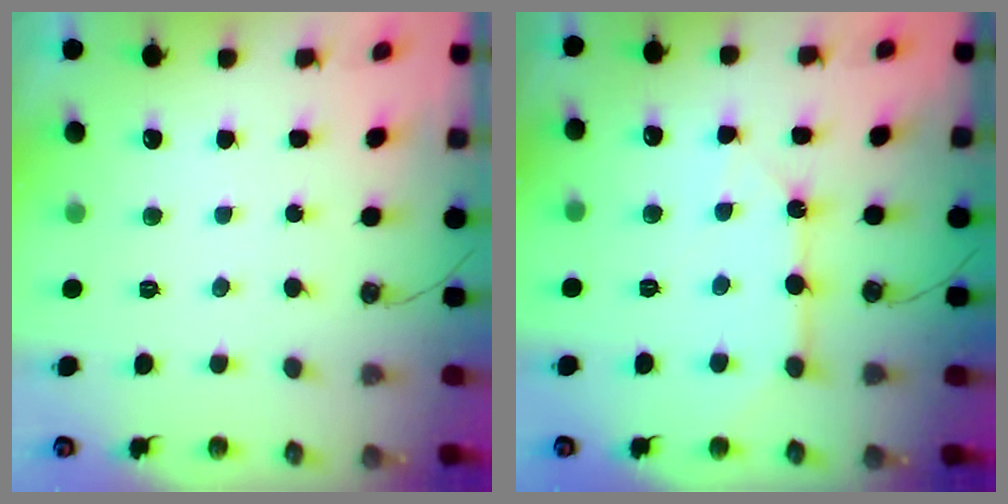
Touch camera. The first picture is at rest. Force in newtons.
{"total": 9.5, "press": 9.4, "slide": 1.2}